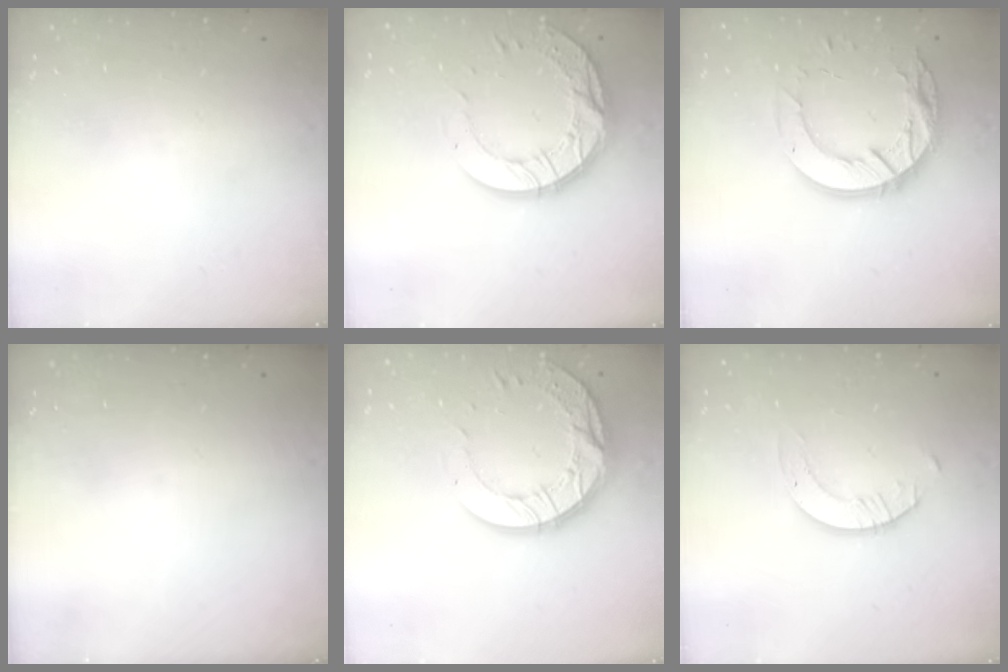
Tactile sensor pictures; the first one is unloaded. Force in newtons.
{"total": 17.3, "press": 17.2, "slide": 1.9}
{"total": 16.4, "press": 16.4, "slide": 1.4}
{"total": 0.0}
{"total": 17.3, "press": 17.2, "slide": 1.9}
{"total": 2.1, "press": 2.1, "slide": 0.2}